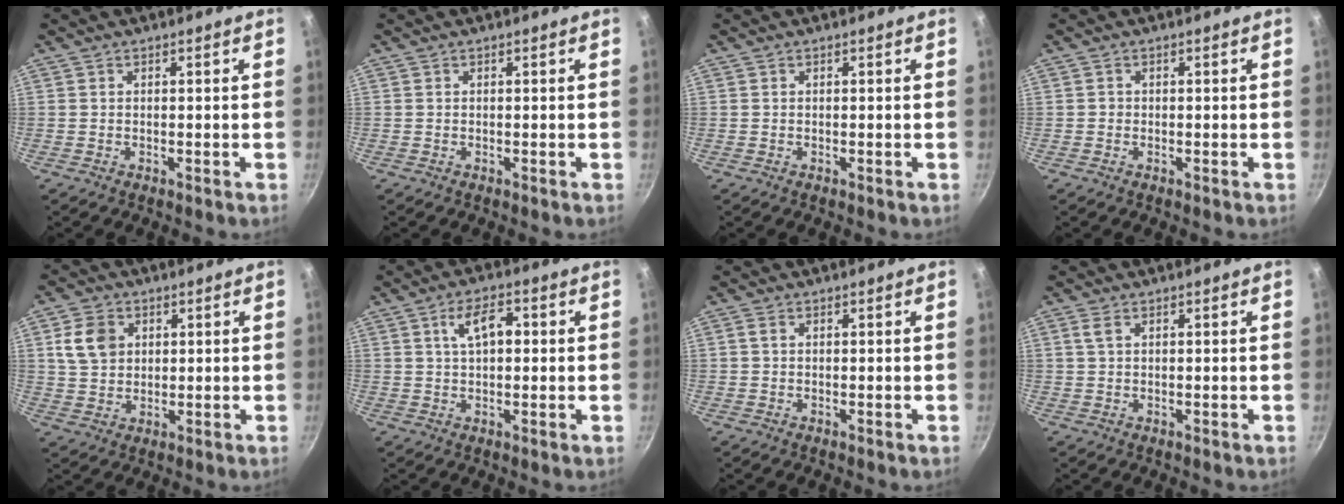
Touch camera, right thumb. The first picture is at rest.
{"total": 0.0}
{"total": 0.0}
{"total": 0.6, "force": [-0.1, 0.6, 0.1], "torque": [0.003, 0.001, -0.003]}
{"total": 7.4, "force": [2.2, 5.9, 4.0], "torque": [-0.055, 0.001, 0.039]}
{"total": 6.6, "force": [1.5, 3.4, 5.5], "torque": [-0.084, 0.014, 0.022]}
{"total": 1.1, "force": [0.3, 0.8, 0.7], "torque": [-0.011, 0.002, 0.004]}
{"total": 1.8, "force": [0.8, 1.0, 1.3], "torque": [-0.025, 0.001, 0.016]}